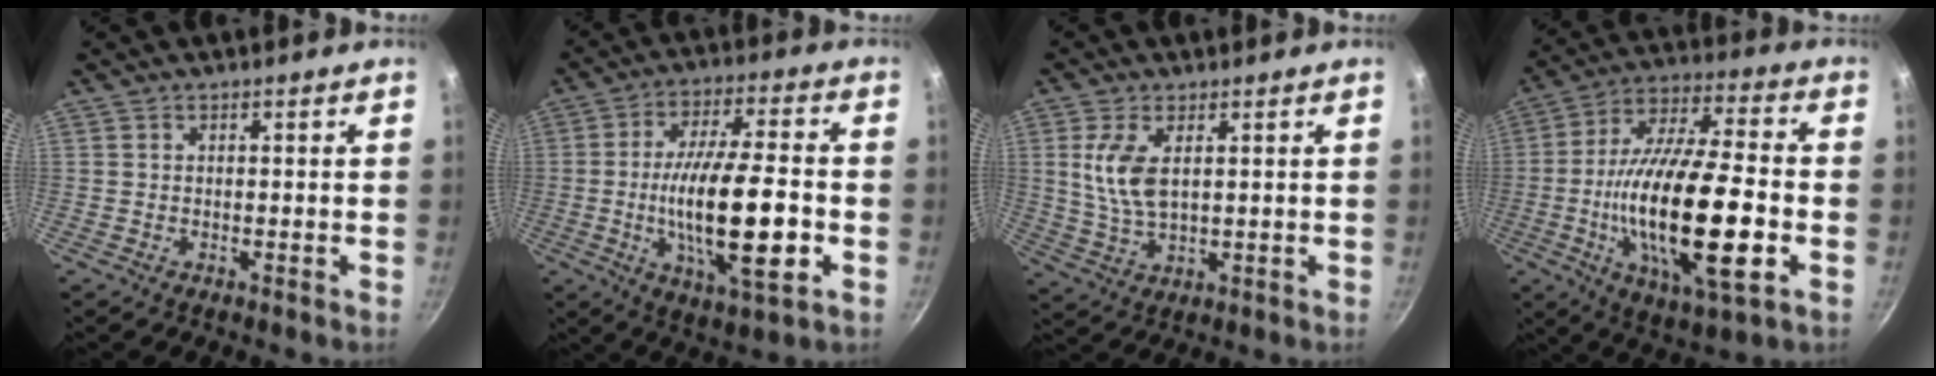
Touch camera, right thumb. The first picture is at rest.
{"total": 18.8, "force": [-3.4, 5.6, 17.7], "torque": [-0.300, 0.012, -0.060]}
{"total": 7.9, "force": [2.1, 3.9, 6.6], "torque": [-0.131, -0.012, 0.046]}
{"total": 25.0, "force": [-5.0, 8.0, 23.1], "torque": [-0.415, 0.017, -0.089]}